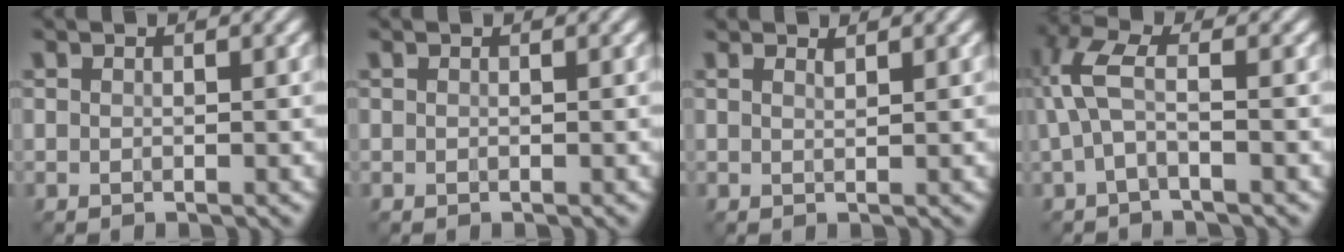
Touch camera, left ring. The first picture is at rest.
{"total": 0.0}
{"total": 0.9, "force": [0.8, 0.1, 0.4], "torque": [-0.005, -0.003, 0.009]}
{"total": 3.6, "force": [0.2, 1.3, 3.3], "torque": [-0.087, 0.011, -0.003]}